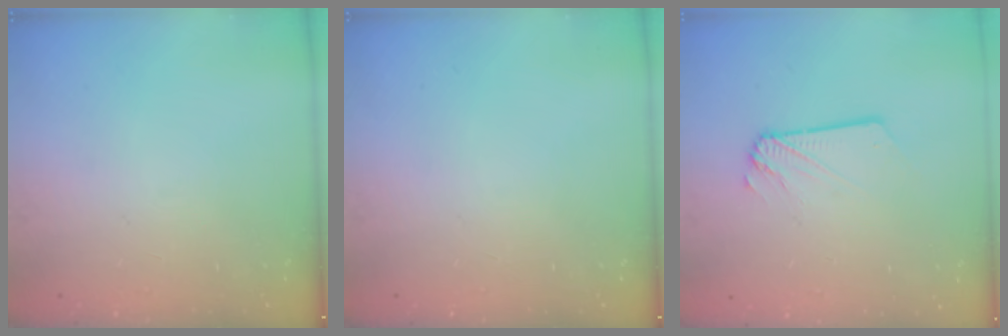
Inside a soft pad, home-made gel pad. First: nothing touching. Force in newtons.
{"total": 0.0}
{"total": 1.2, "press": 1.2, "slide": 0.1}